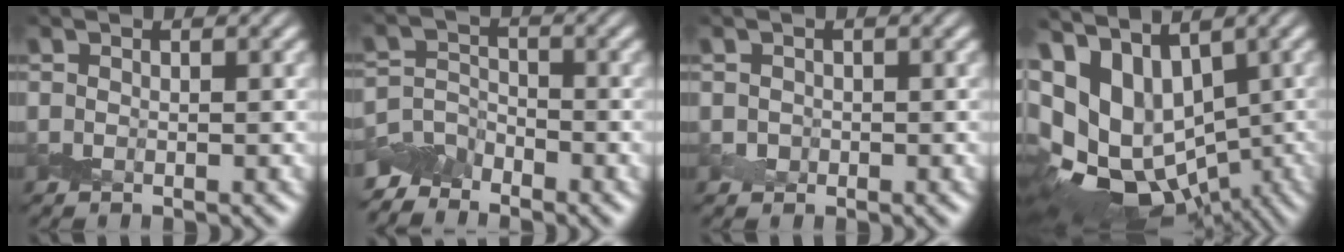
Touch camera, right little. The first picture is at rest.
{"total": 4.0, "force": [-3.6, 1.8, 0.0], "torque": [0.027, -0.001, -0.065]}
{"total": 0.6, "force": [-0.2, 0.5, -0.2], "torque": [0.011, -0.002, -0.005]}
{"total": 13.0, "force": [-0.3, 9.3, 9.1], "torque": [-0.168, -0.022, 0.029]}